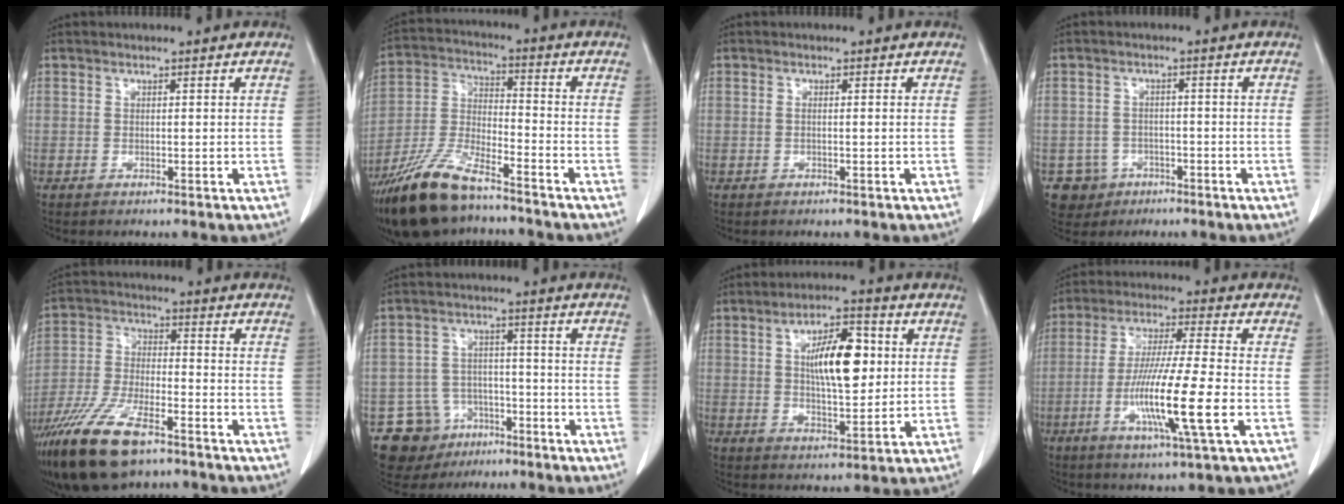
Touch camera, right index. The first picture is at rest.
{"total": 15.1, "force": [-11.6, 3.9, 8.9], "torque": [-0.189, -0.016, -0.216]}
{"total": 0.6, "force": [0.0, 0.1, 0.6], "torque": [-0.012, 0.002, 0.003]}
{"total": 5.0, "force": [-2.5, 4.4, 0.0], "torque": [0.000, 0.011, -0.037]}
{"total": 14.3, "force": [-9.7, 4.2, 9.6], "torque": [-0.201, -0.022, -0.181]}
{"total": 9.6, "force": [-5.7, 7.6, 1.0], "torque": [-0.022, 0.032, -0.081]}
{"total": 10.5, "force": [1.9, 3.5, 9.7], "torque": [-0.163, 0.011, 0.033]}
{"total": 13.1, "force": [-3.6, -0.4, 12.6], "torque": [-0.244, -0.017, -0.070]}